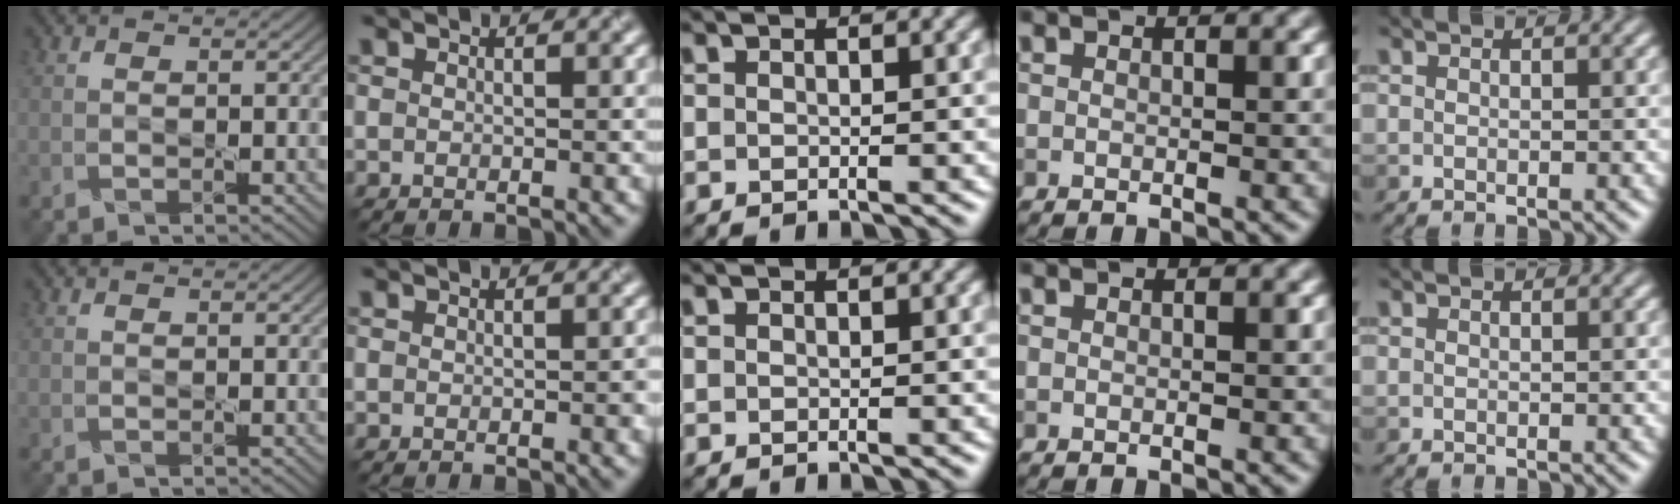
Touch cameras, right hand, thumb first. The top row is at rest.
{"index": {"total": 0.5, "force": [-0.2, -0.1, 0.5], "torque": [-0.010, 0.002, -0.001]}}